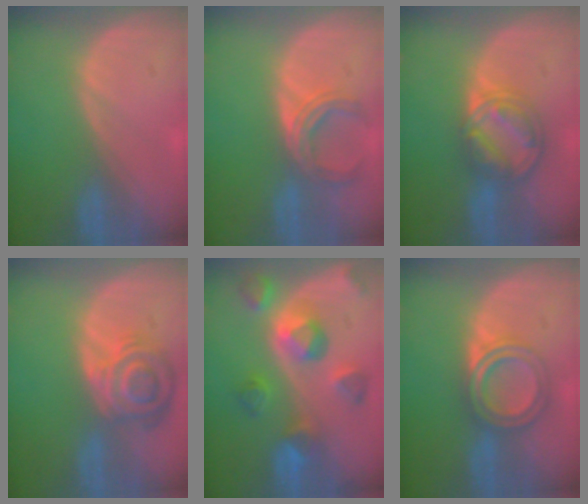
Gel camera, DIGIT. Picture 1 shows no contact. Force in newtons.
{"total": 4.9, "press": 4.9, "slide": 0.7}
{"total": 8.3, "press": 7.1, "slide": 4.4}
{"total": 8.4, "press": 7.4, "slide": 3.9}
{"total": 9.5, "press": 8.6, "slide": 3.9}
{"total": 5.6, "press": 5.6, "slide": 0.1}